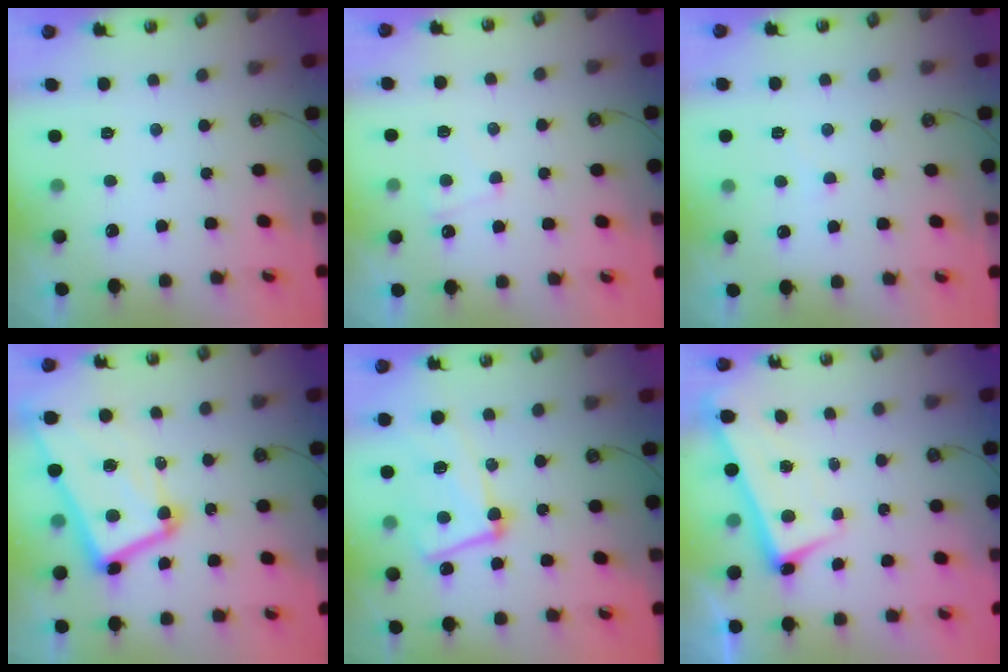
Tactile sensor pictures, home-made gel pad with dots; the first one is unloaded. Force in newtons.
{"total": 3.2, "press": 3.1, "slide": 0.4}
{"total": 4.6, "press": 4.6, "slide": 0.5}
{"total": 15.7, "press": 15.6, "slide": 1.5}
{"total": 14.7, "press": 14.5, "slide": 2.0}
{"total": 2.4, "press": 2.3, "slide": 0.7}